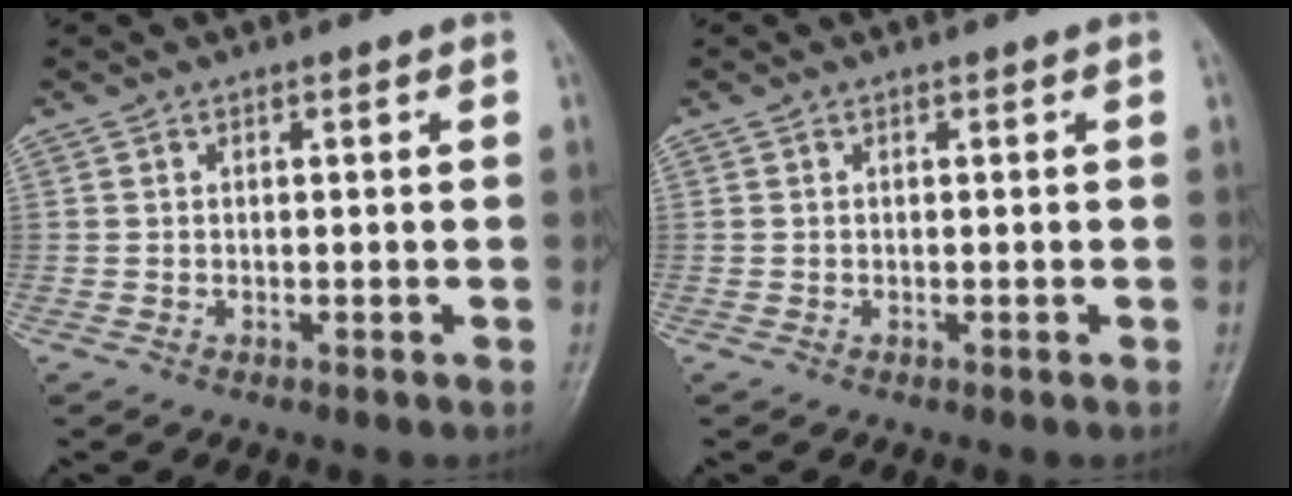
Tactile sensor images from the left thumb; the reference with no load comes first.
{"total": 0.0}